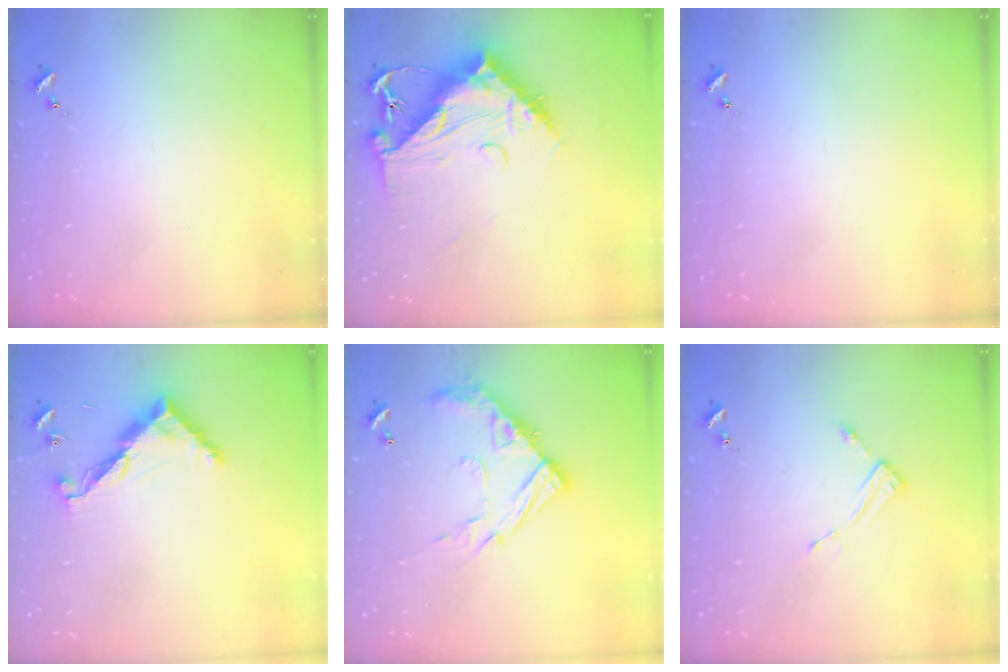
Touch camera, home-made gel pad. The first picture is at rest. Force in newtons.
{"total": 15.4, "press": 15.3, "slide": 1.6}
{"total": 0.0}
{"total": 10.9, "press": 10.9, "slide": 0.4}
{"total": 15.6, "press": 15.5, "slide": 1.2}
{"total": 2.7, "press": 2.7, "slide": 0.4}